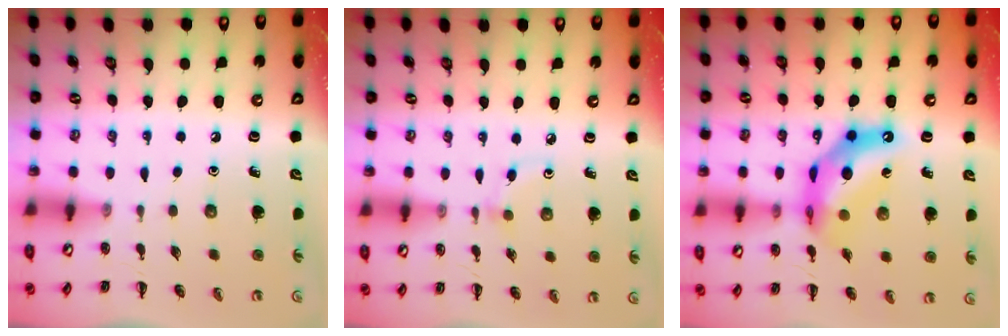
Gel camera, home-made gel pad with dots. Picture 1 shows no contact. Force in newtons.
{"total": 2.9, "press": 2.6, "slide": 1.2}
{"total": 12.5, "press": 12.0, "slide": 3.5}